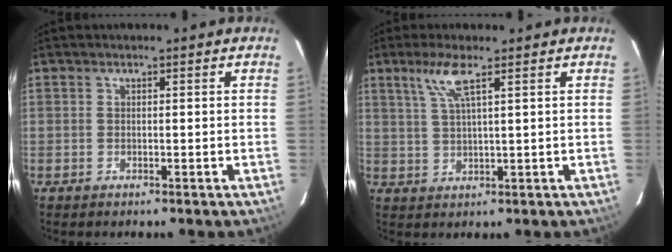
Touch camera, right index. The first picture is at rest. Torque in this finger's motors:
{"motor_torque": [0.25, -0.01, 0.22, 0.09]}